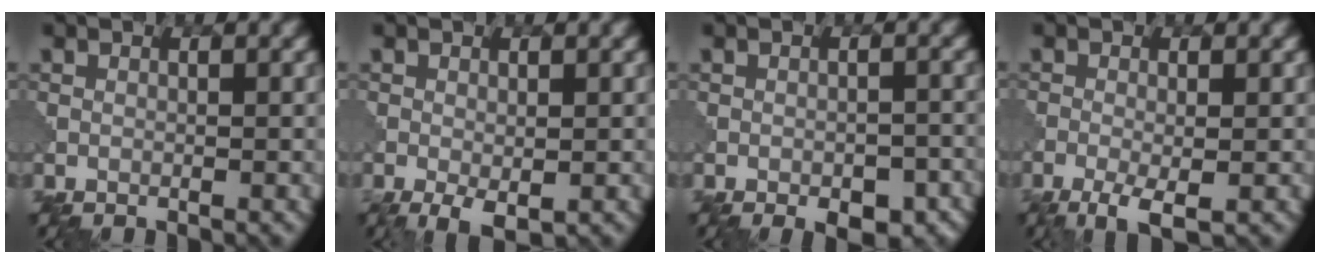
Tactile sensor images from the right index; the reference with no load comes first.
{"total": 1.9, "force": [-1.2, 0.3, 1.4], "torque": [-0.032, -0.011, -0.013]}
{"total": 5.5, "force": [-4.0, 2.4, 2.9], "torque": [-0.035, -0.003, -0.029]}
{"total": 2.8, "force": [-1.7, 0.4, 2.1], "torque": [-0.048, -0.008, -0.029]}